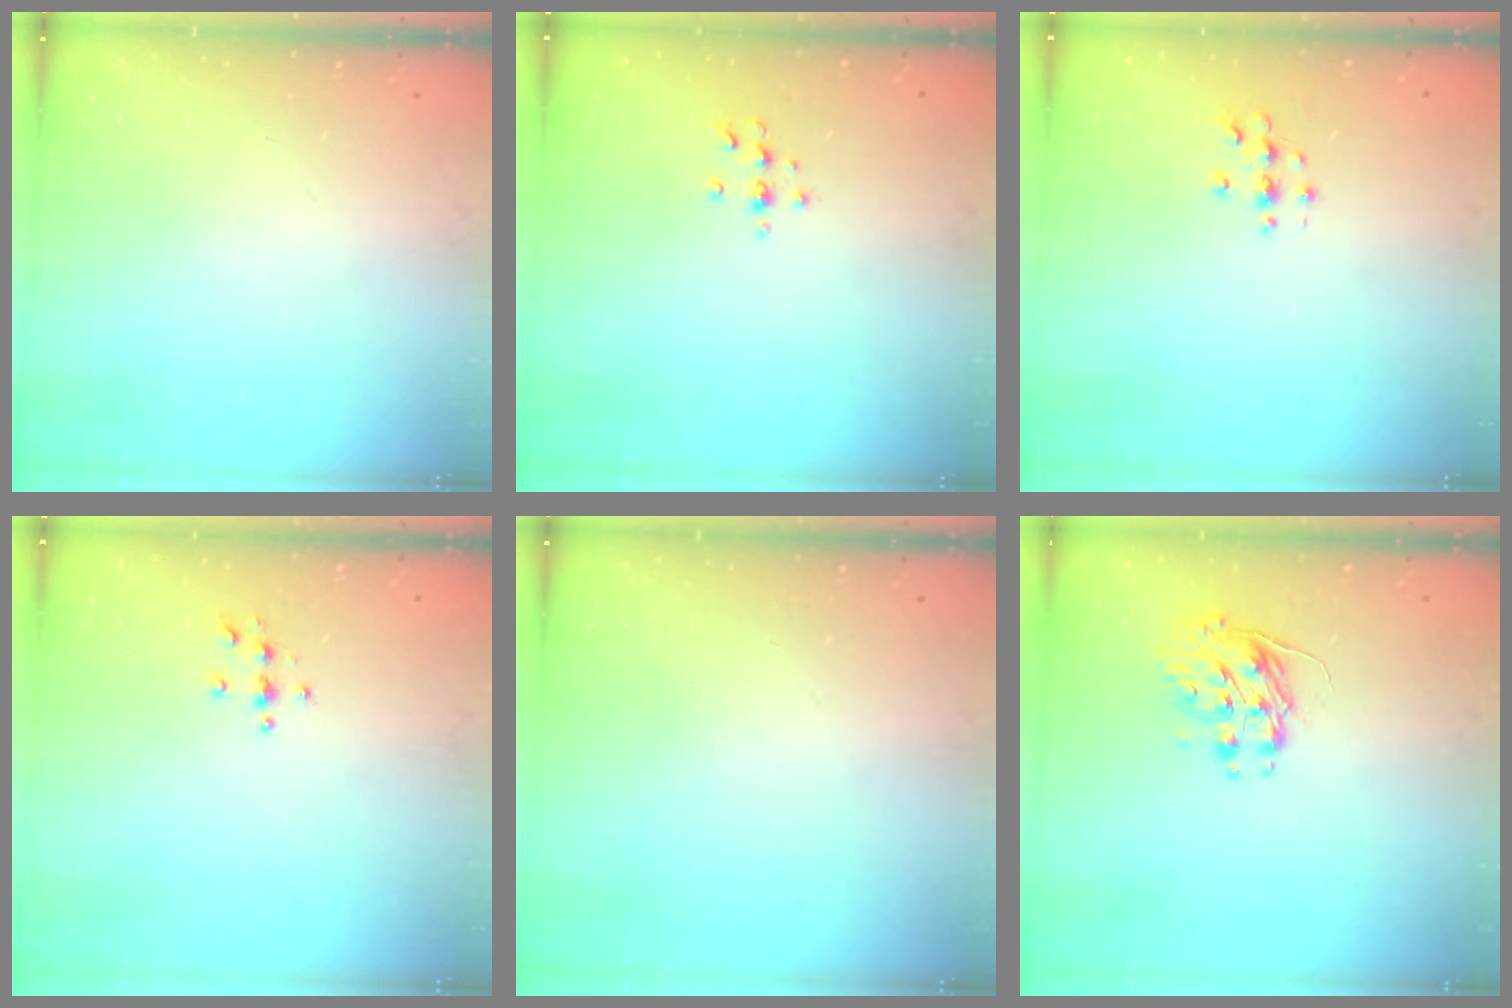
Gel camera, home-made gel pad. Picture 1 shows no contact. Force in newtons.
{"total": 4.8, "press": 4.7, "slide": 0.6}
{"total": 2.9, "press": 2.9, "slide": 0.3}
{"total": 3.9, "press": 3.9, "slide": 0.4}
{"total": 0.0}
{"total": 9.0, "press": 9.0, "slide": 0.6}